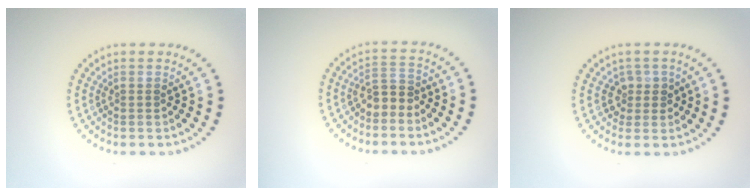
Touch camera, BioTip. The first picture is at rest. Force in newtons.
{"total": 2.0, "press": 1.7, "slide": 1.0}
{"total": 1.5, "press": 1.3, "slide": 0.9}